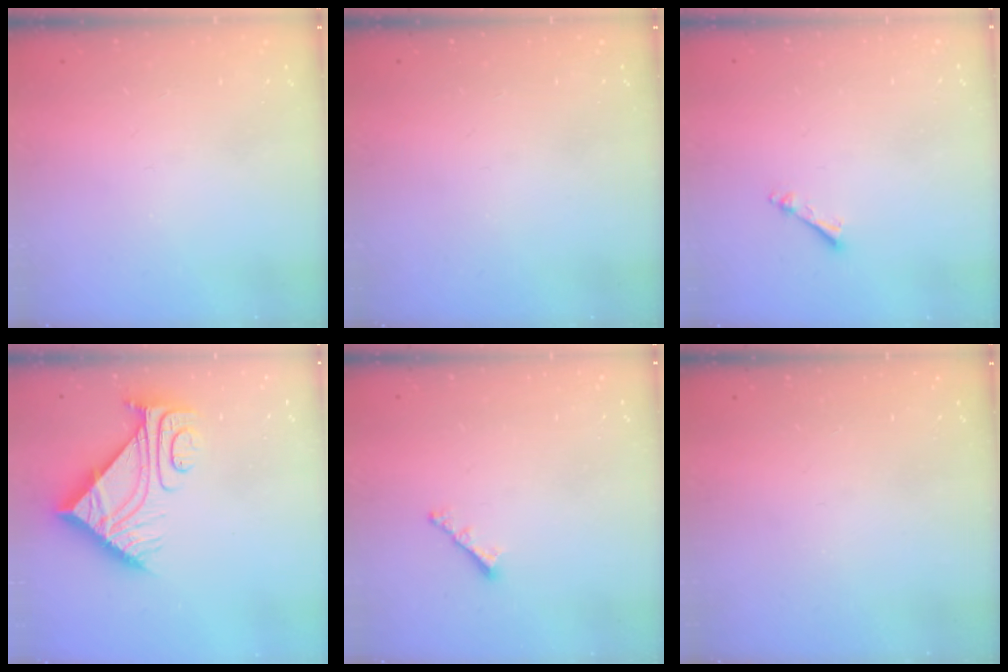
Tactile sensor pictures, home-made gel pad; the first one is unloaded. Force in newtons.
{"total": 0.0}
{"total": 2.4, "press": 2.3, "slide": 0.4}
{"total": 9.9, "press": 9.8, "slide": 0.9}
{"total": 2.2, "press": 2.2, "slide": 0.5}
{"total": 0.0}